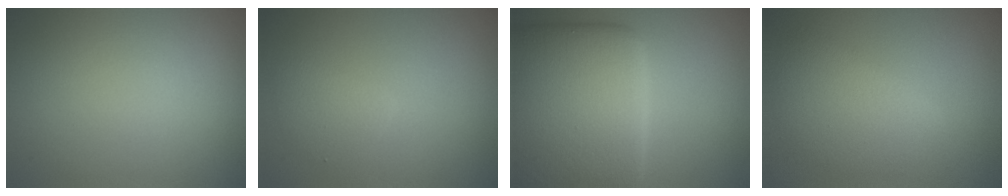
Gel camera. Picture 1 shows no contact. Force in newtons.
{"total": 1.9, "press": 1.9, "slide": 0.0}
{"total": 13.4, "press": 13.4, "slide": 0.5}
{"total": 4.0, "press": 4.0, "slide": 0.2}